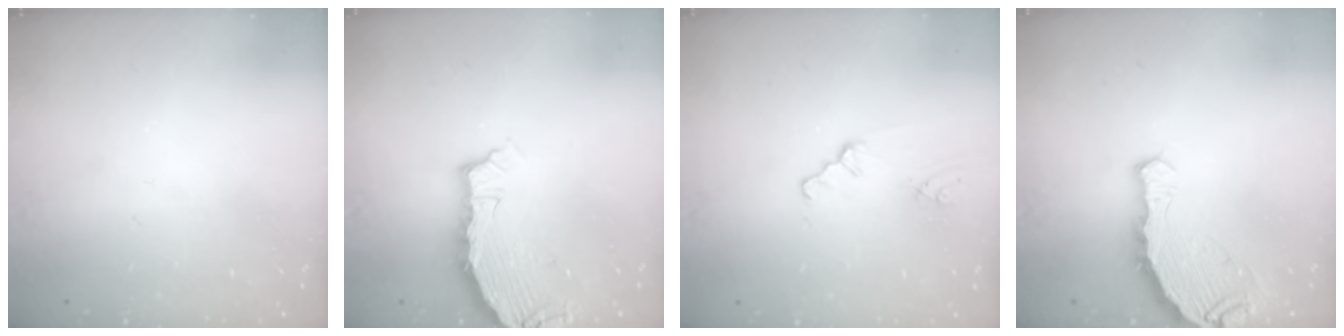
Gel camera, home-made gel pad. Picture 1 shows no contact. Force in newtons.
{"total": 5.1, "press": 5.1, "slide": 0.1}
{"total": 1.3, "press": 1.3, "slide": 0.3}
{"total": 9.2, "press": 8.4, "slide": 3.8}